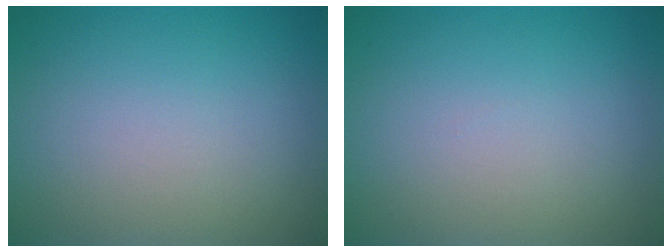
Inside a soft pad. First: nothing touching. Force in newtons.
{"total": 0.0}